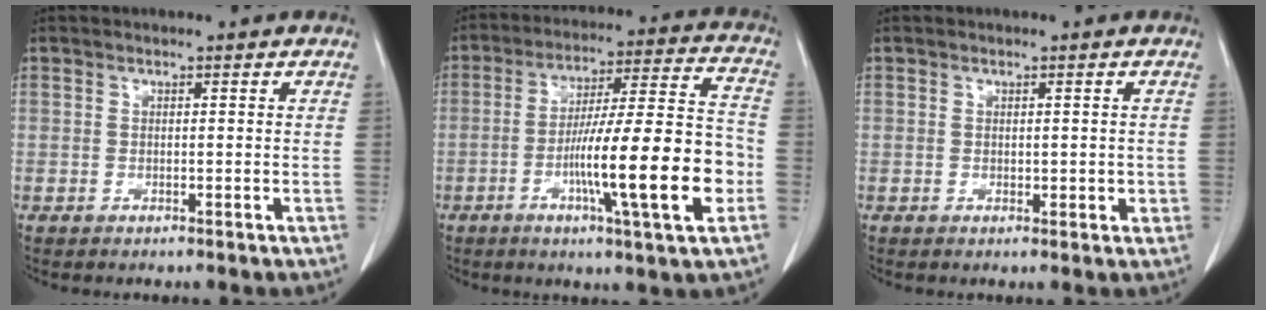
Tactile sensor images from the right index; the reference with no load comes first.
{"total": 18.2, "force": [-5.2, 0.7, 17.4], "torque": [-0.275, 0.004, -0.080]}
{"total": 1.9, "force": [0.0, 1.3, 1.3], "torque": [-0.012, 0.004, 0.005]}